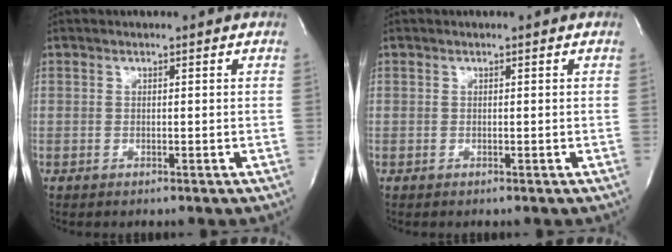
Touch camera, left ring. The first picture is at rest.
{"total": 0.0}